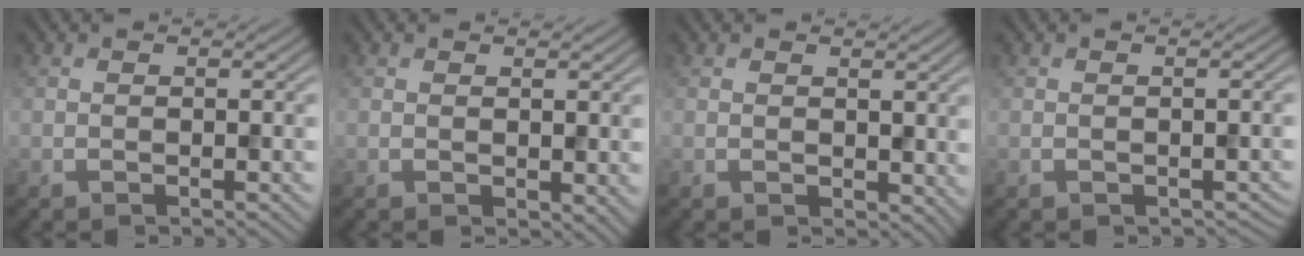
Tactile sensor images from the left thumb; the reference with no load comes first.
{"total": 1.6, "force": [0.3, 1.0, 1.1], "torque": [-0.017, -0.006, 0.008]}
{"total": 1.9, "force": [0.8, 1.4, 1.1], "torque": [-0.020, -0.006, 0.017]}
{"total": 0.7, "force": [-0.3, 0.5, 0.4], "torque": [-0.007, -0.008, -0.002]}